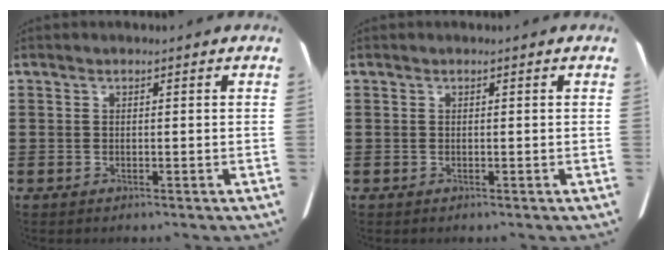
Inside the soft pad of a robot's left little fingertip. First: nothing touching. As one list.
[{"total": 0.0}]